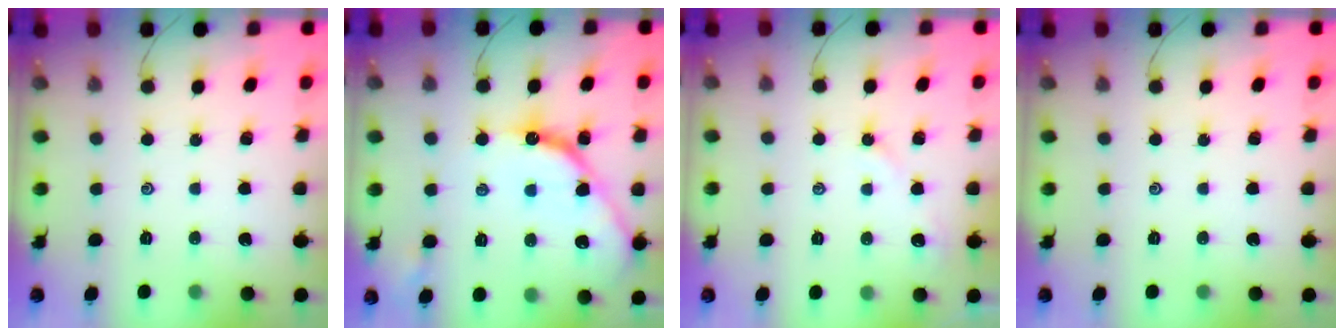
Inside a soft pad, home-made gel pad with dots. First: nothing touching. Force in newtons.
{"total": 12.6, "press": 12.6, "slide": 1.0}
{"total": 2.8, "press": 2.8, "slide": 0.5}
{"total": 0.0}